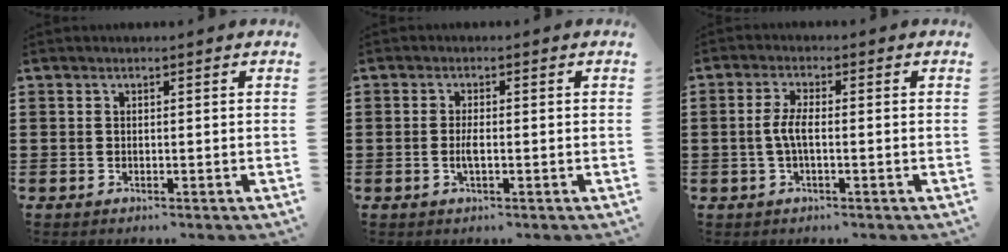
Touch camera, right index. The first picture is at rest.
{"total": 2.1, "force": [-0.4, 0.6, 1.9], "torque": [-0.043, -0.002, -0.010]}
{"total": 3.7, "force": [-0.5, 1.0, 3.5], "torque": [-0.086, -0.005, -0.019]}